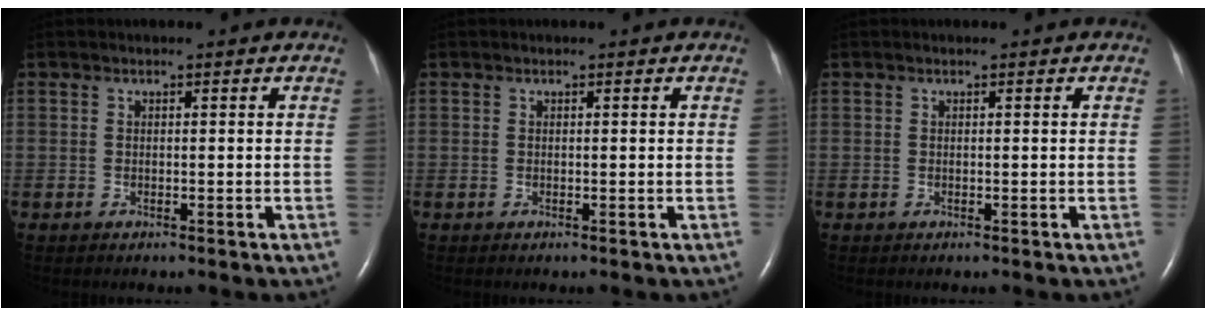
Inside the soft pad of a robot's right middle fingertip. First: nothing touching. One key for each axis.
{"total": 0.0}
{"total": 0.0}